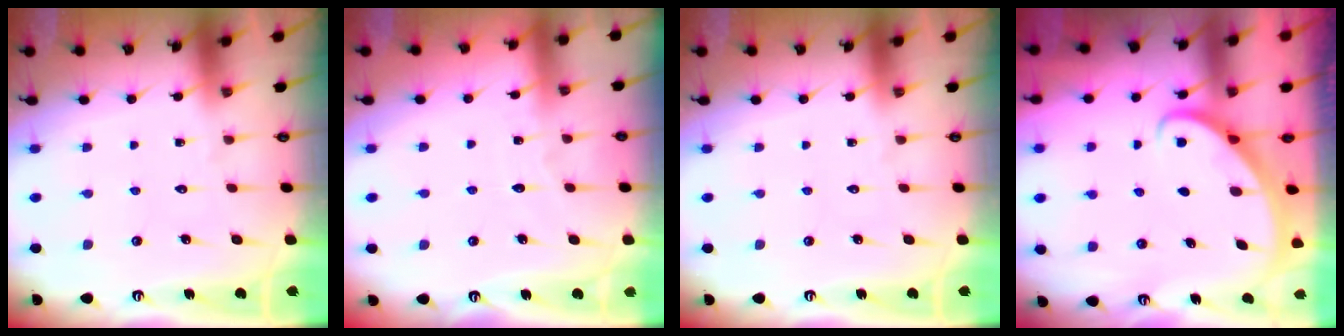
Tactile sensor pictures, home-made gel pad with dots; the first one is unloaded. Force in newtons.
{"total": 3.3, "press": 3.2, "slide": 0.3}
{"total": 0.0}
{"total": 2.8, "press": 2.8, "slide": 0.2}